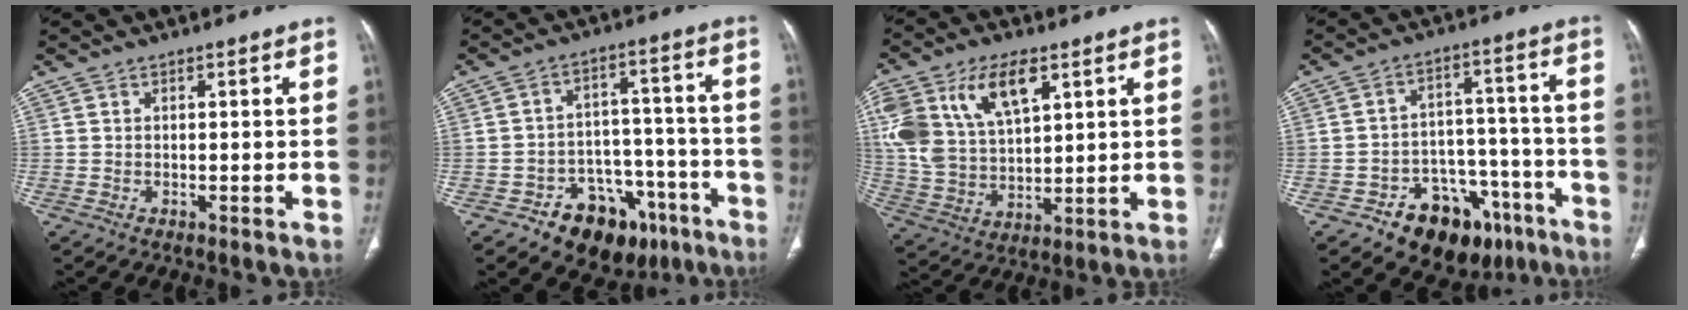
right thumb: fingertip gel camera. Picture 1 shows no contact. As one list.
[{"total": 14.5, "force": [-8.9, 9.7, 6.0], "torque": [-0.037, 0.087, -0.124]}, {"total": 17.6, "force": [7.7, 9.6, 12.6], "torque": [-0.246, -0.012, 0.153]}, {"total": 16.0, "force": [-9.9, 10.3, 7.2], "torque": [-0.053, 0.095, -0.139]}]